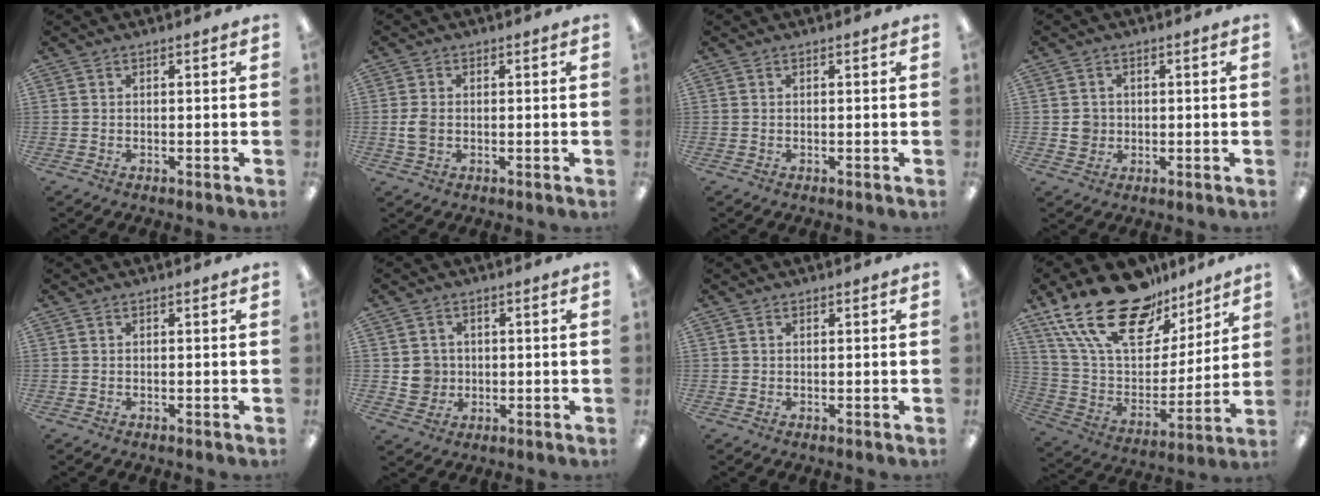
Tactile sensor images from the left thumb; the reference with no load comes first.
{"total": 3.6, "force": [-0.3, 2.5, 2.6], "torque": [-0.052, 0.003, -0.005]}
{"total": 0.0}
{"total": 3.4, "force": [0.1, 3.3, 0.7], "torque": [-0.003, 0.000, -0.002]}
{"total": 0.0}
{"total": 4.9, "force": [0.2, 4.8, 0.7], "torque": [-0.008, 0.006, 0.004]}
{"total": 0.6, "force": [0.4, 0.5, 0.0], "torque": [-0.001, 0.003, 0.006]}
{"total": 24.5, "force": [17.1, 12.0, 12.6], "torque": [-0.245, -0.104, 0.307]}